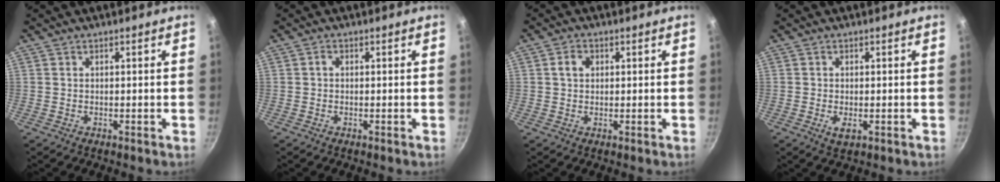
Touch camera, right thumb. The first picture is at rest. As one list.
[{"total": 0.9, "force": [0.0, 0.7, 0.5], "torque": [-0.008, 0.006, -0.001]}, {"total": 2.9, "force": [0.7, 2.3, 1.7], "torque": [-0.019, 0.004, 0.010]}, {"total": 2.6, "force": [-0.7, 1.2, 2.2], "torque": [-0.041, -0.007, -0.008]}]